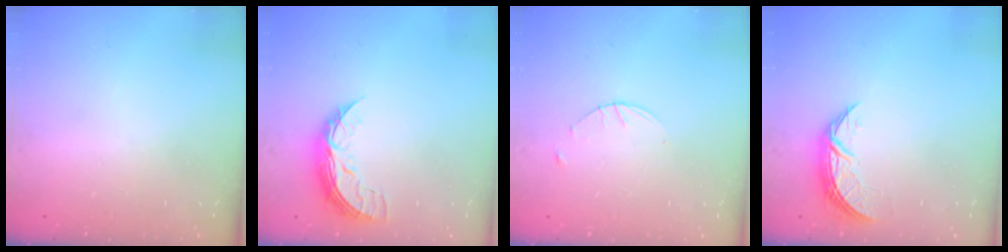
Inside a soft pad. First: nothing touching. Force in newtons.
{"total": 8.8, "press": 8.8, "slide": 0.2}
{"total": 1.6, "press": 1.6, "slide": 0.2}
{"total": 7.3, "press": 7.3, "slide": 0.5}